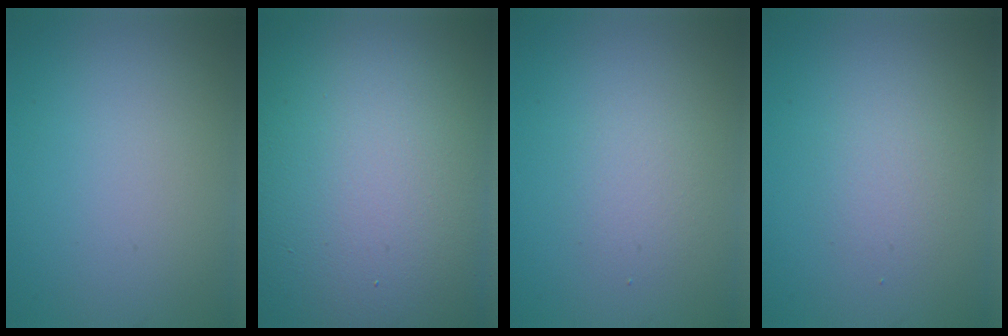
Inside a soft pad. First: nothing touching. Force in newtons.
{"total": 24.6, "press": 24.6, "slide": 1.1}
{"total": 1.7, "press": 1.7, "slide": 0.2}
{"total": 1.7, "press": 1.7, "slide": 0.2}